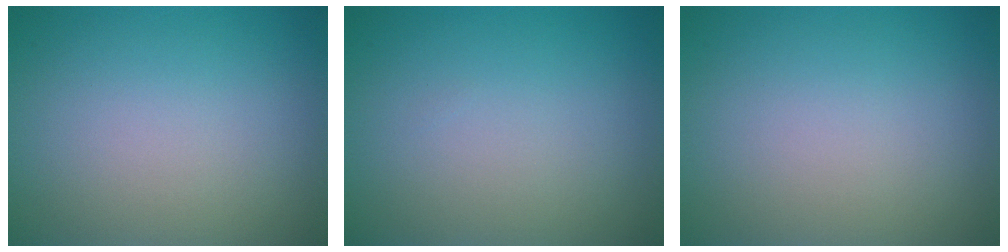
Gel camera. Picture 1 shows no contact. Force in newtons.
{"total": 0.0}
{"total": 0.0}